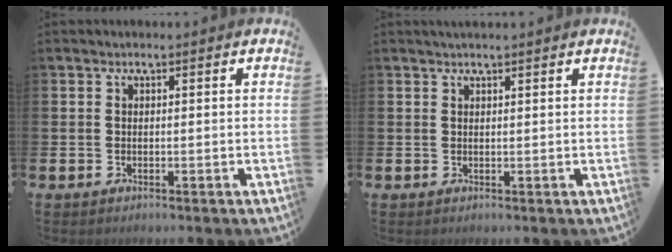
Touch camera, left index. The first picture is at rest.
{"total": 1.1, "force": [1.0, -0.1, 0.3], "torque": [-0.004, 0.000, 0.018]}